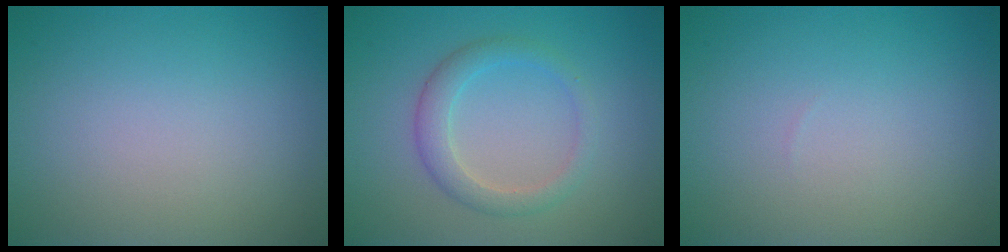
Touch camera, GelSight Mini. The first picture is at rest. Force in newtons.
{"total": 2.7, "press": 2.7, "slide": 0.2}
{"total": 0.0}